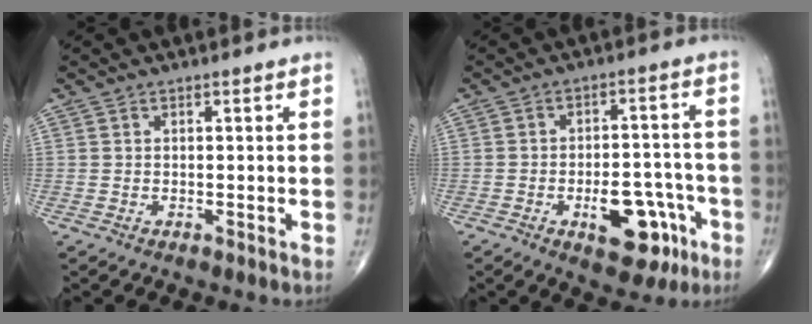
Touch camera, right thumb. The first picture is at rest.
{"total": 11.8, "force": [-5.2, 6.2, 8.7], "torque": [-0.092, 0.039, -0.064]}